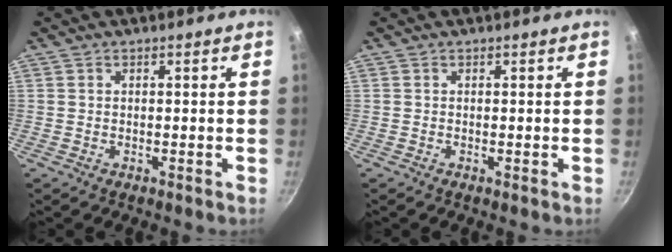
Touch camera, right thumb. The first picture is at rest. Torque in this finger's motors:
{"motor_torque": [2.03, 1.91, -0.12, -0.22, -0.08]}